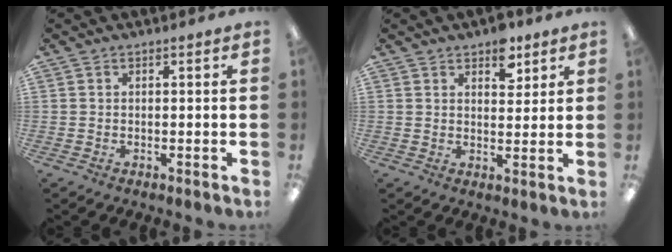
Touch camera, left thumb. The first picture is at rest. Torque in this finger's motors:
{"motor_torque": [0.64, 0.38, 0.78, -0.18, 0.02]}